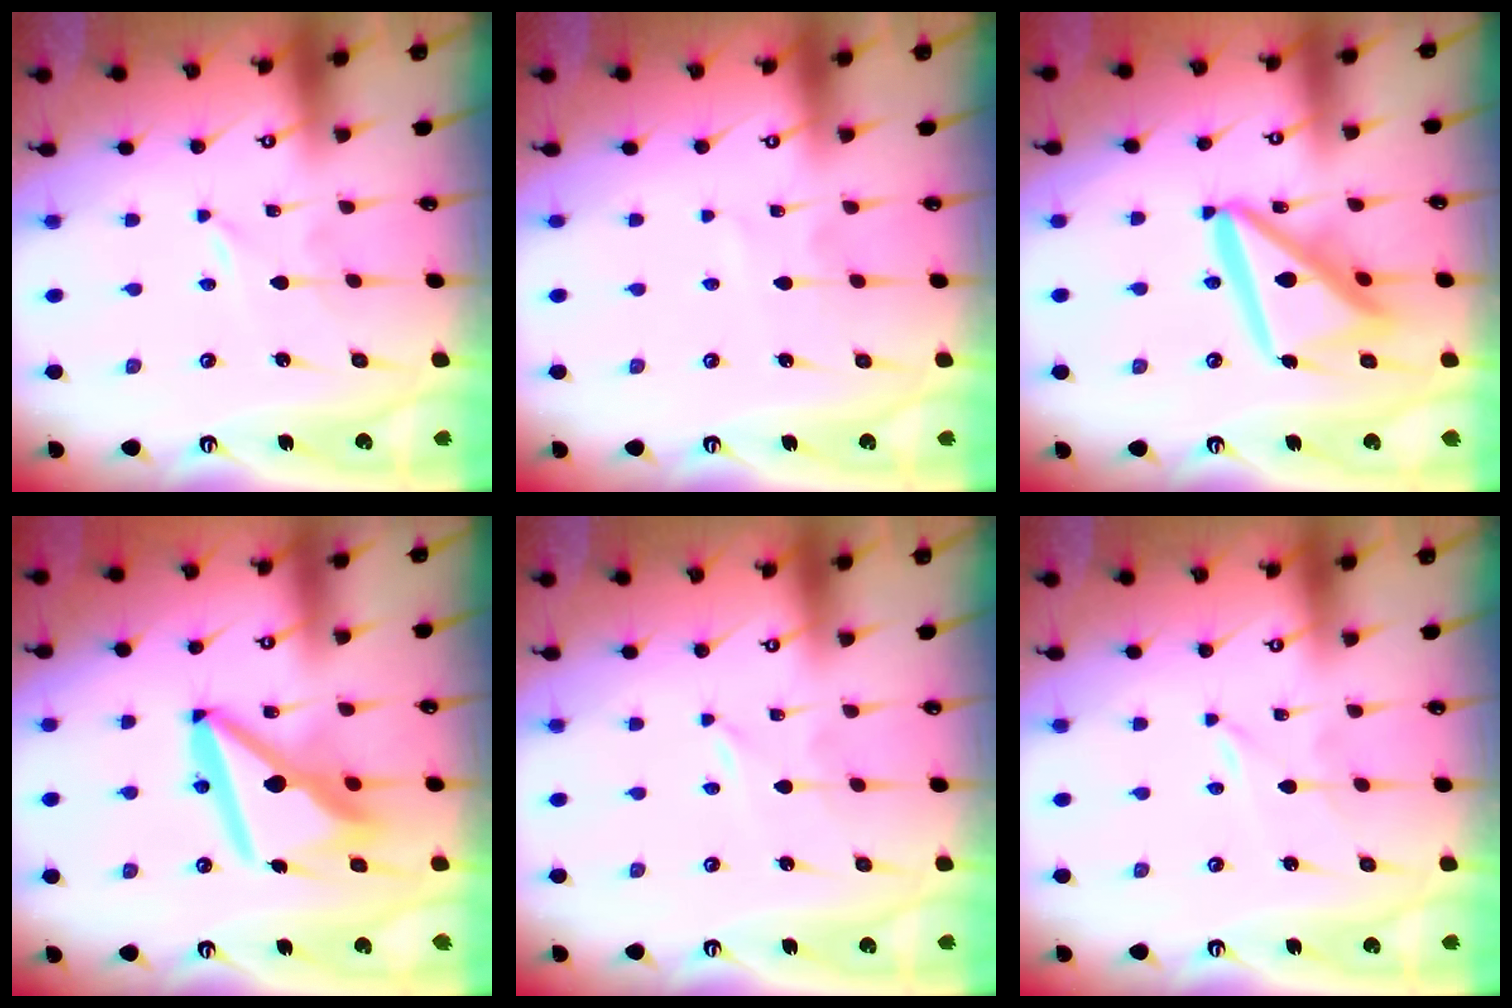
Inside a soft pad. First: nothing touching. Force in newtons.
{"total": 2.4, "press": 2.4, "slide": 0.3}
{"total": 18.0, "press": 17.9, "slide": 2.0}
{"total": 14.5, "press": 14.4, "slide": 1.9}
{"total": 0.0}
{"total": 0.0}